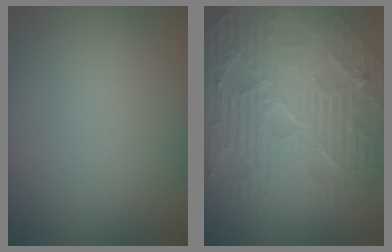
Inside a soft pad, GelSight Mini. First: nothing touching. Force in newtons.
{"total": 11.4, "press": 7.5, "slide": 8.5}